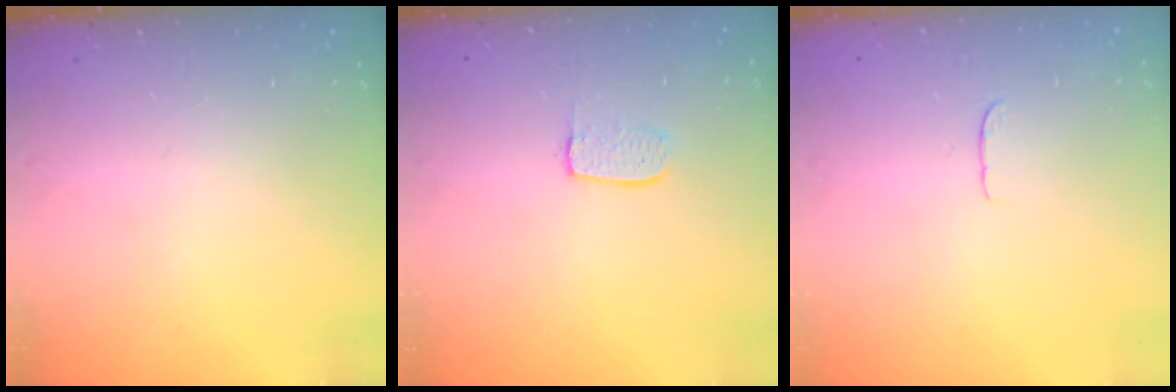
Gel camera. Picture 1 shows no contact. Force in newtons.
{"total": 6.6, "press": 6.5, "slide": 0.4}
{"total": 3.1, "press": 3.1, "slide": 0.2}